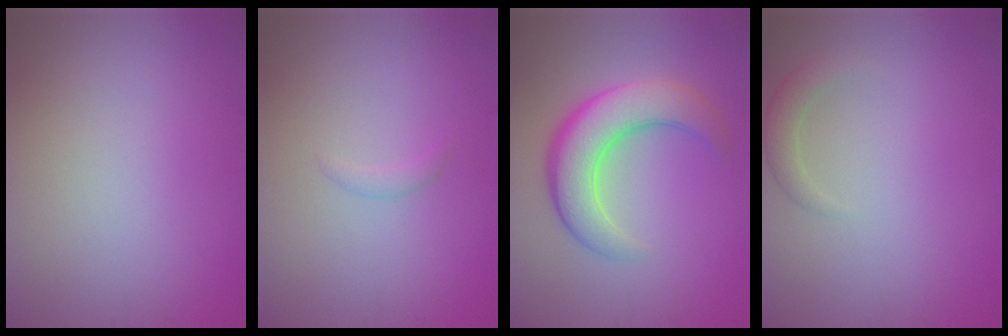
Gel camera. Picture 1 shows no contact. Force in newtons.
{"total": 0.7, "press": 0.7, "slide": 0.1}
{"total": 6.6, "press": 6.5, "slide": 0.5}
{"total": 1.5, "press": 1.5, "slide": 0.2}